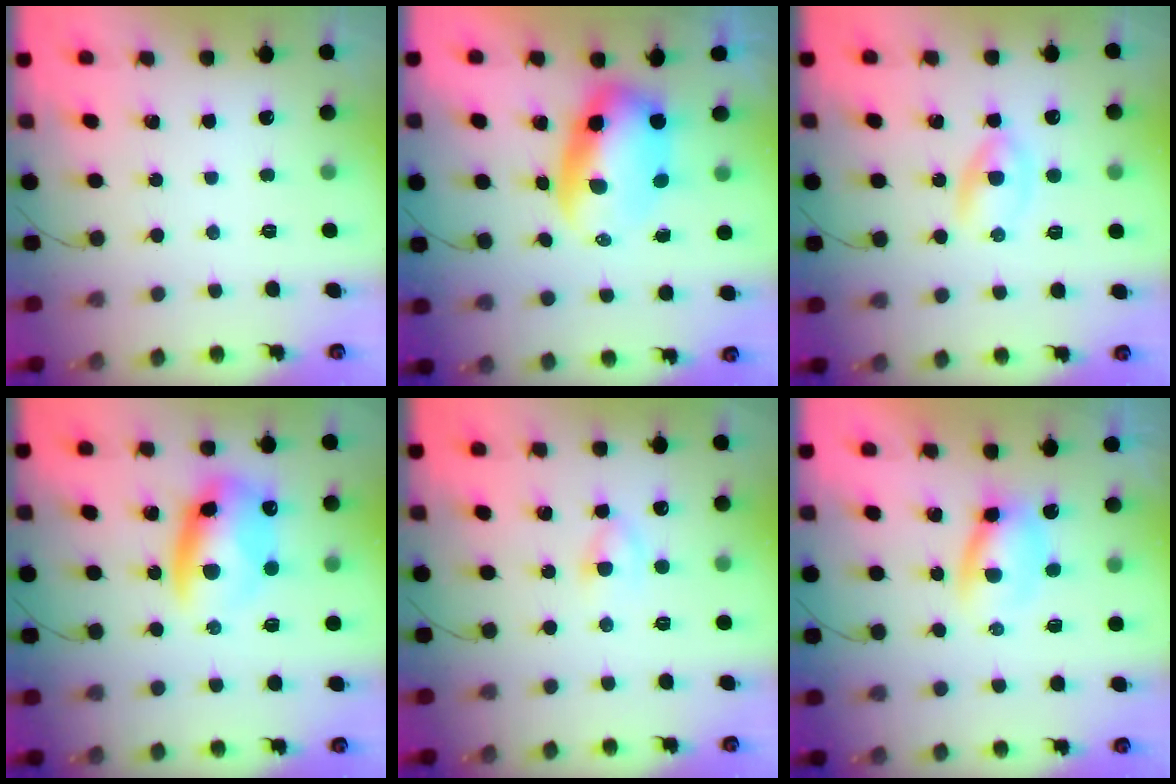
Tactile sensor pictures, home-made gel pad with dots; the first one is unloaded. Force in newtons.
{"total": 8.4, "press": 8.0, "slide": 2.4}
{"total": 2.9, "press": 2.6, "slide": 1.3}
{"total": 12.9, "press": 12.5, "slide": 3.3}
{"total": 3.6, "press": 3.4, "slide": 1.2}
{"total": 4.1, "press": 4.1, "slide": 0.8}